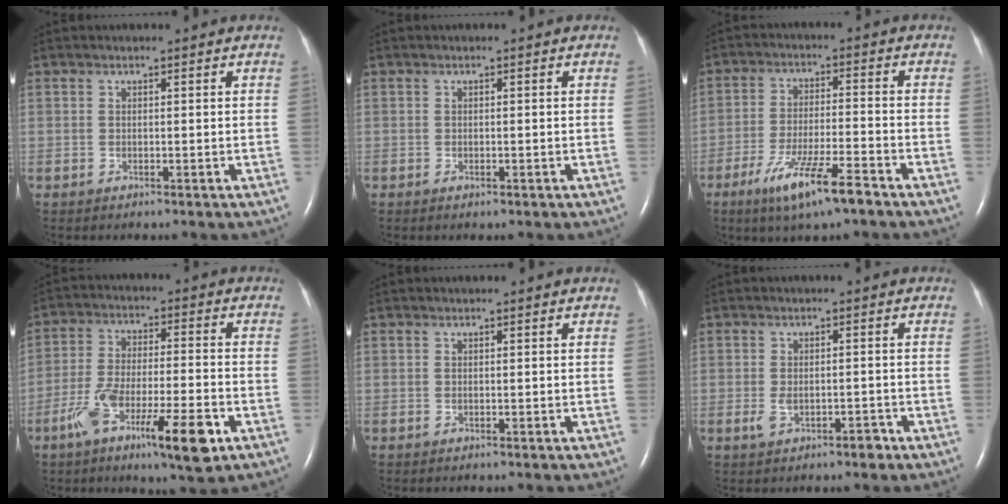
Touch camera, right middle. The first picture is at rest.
{"total": 0.6, "force": [-0.3, 0.3, 0.4], "torque": [-0.006, 0.000, 0.001]}
{"total": 9.9, "force": [-6.3, 0.7, 7.5], "torque": [-0.141, -0.019, -0.109]}
{"total": 13.4, "force": [-6.8, 2.0, 11.4], "torque": [-0.205, -0.013, -0.113]}
{"total": 0.0}
{"total": 3.3, "force": [-1.7, 0.6, 2.8], "torque": [-0.054, -0.004, -0.030]}